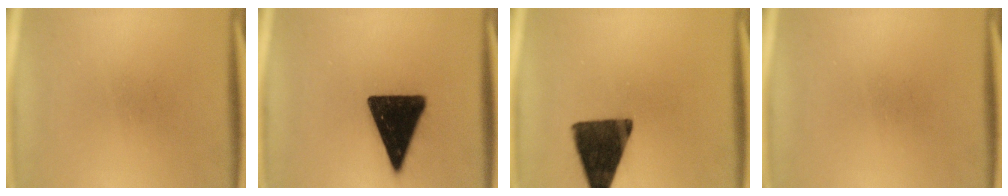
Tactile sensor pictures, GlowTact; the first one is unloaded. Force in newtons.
{"total": 16.9}
{"total": 14.5}
{"total": 0.0}